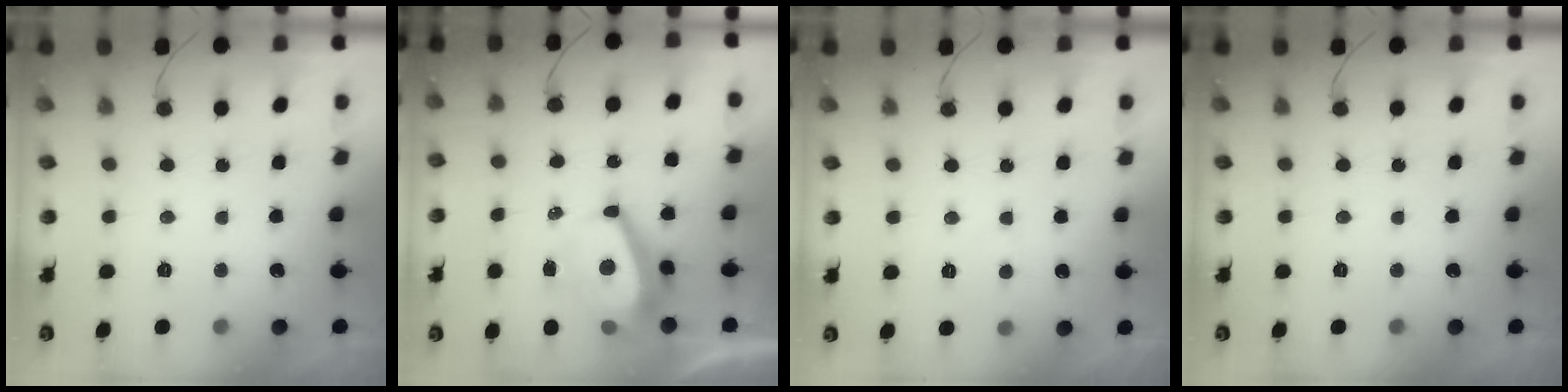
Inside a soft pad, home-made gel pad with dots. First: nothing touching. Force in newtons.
{"total": 8.9, "press": 8.9, "slide": 1.1}
{"total": 2.5, "press": 2.5, "slide": 0.2}
{"total": 0.0}